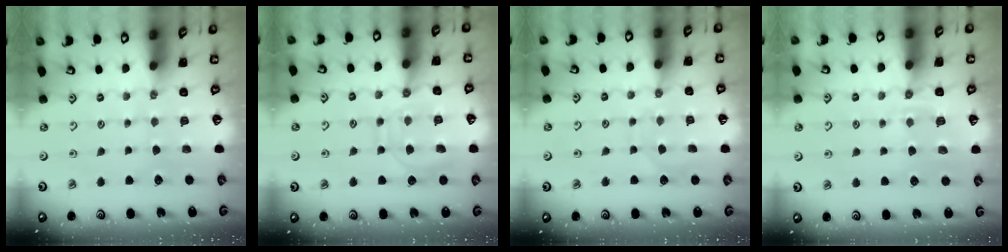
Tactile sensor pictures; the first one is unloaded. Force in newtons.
{"total": 10.7, "press": 10.7, "slide": 1.0}
{"total": 6.3, "press": 6.3, "slide": 0.1}
{"total": 5.5, "press": 5.3, "slide": 1.5}